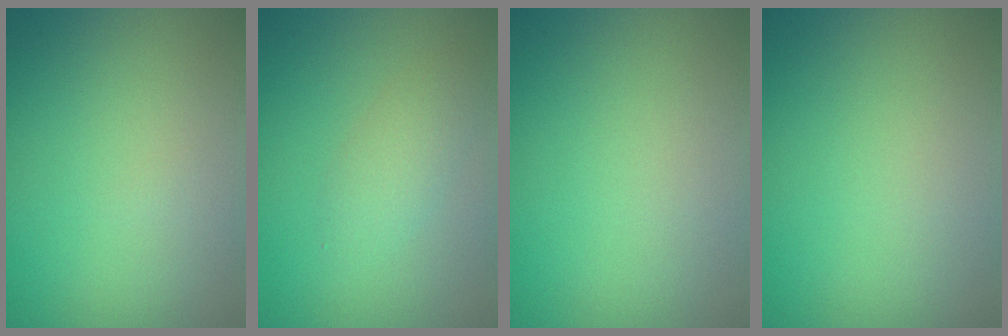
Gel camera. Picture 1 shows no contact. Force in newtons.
{"total": 2.0, "press": 2.0, "slide": 0.1}
{"total": 0.0}
{"total": 0.0}